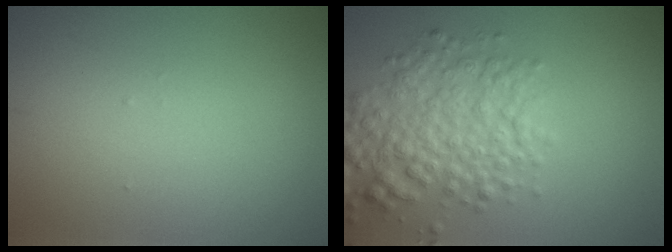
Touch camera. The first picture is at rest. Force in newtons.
{"total": 5.4, "press": 5.4, "slide": 0.2}